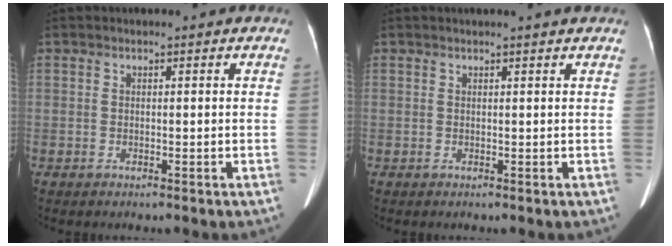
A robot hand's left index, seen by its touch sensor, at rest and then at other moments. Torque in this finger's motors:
{"motor_torque": [-0.20, -0.13, 0.08, 0.02]}